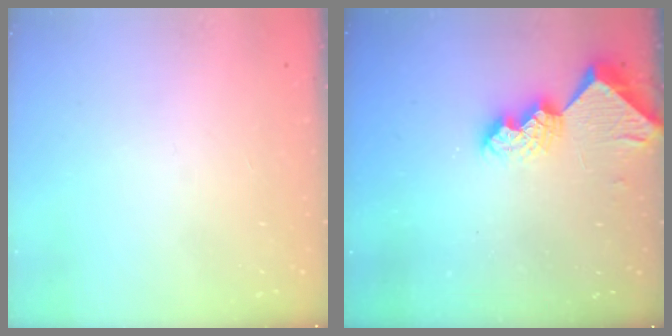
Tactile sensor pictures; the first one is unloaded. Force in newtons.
{"total": 9.9, "press": 9.9, "slide": 0.7}